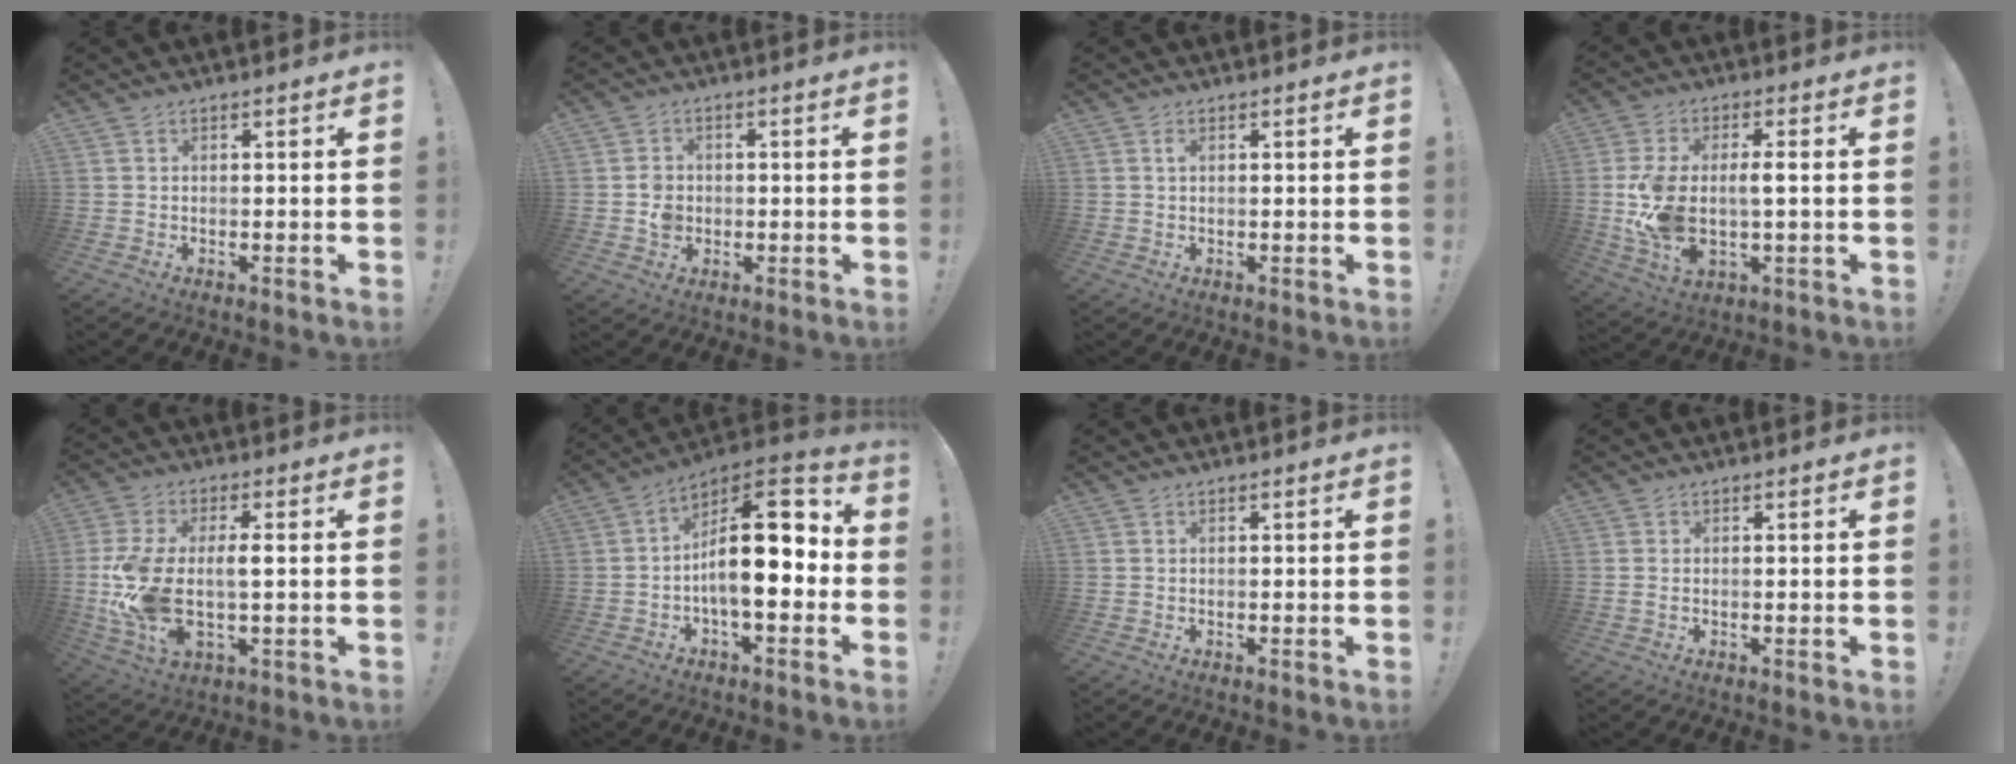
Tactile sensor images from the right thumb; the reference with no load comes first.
{"total": 4.5, "force": [-1.0, 4.0, 2.0], "torque": [-0.022, 0.008, -0.016]}
{"total": 0.9, "force": [0.2, 0.6, 0.7], "torque": [-0.006, 0.000, 0.002]}
{"total": 11.5, "force": [-0.4, 5.9, 9.9], "torque": [-0.213, -0.006, -0.008]}
{"total": 13.7, "force": [-0.8, 6.6, 12.0], "torque": [-0.258, -0.007, -0.017]}
{"total": 18.0, "force": [-0.4, 8.0, 16.1], "torque": [-0.253, 0.001, -0.007]}
{"total": 0.0}
{"total": 0.6, "force": [0.2, 0.2, 0.5], "torque": [-0.008, 0.001, 0.003]}